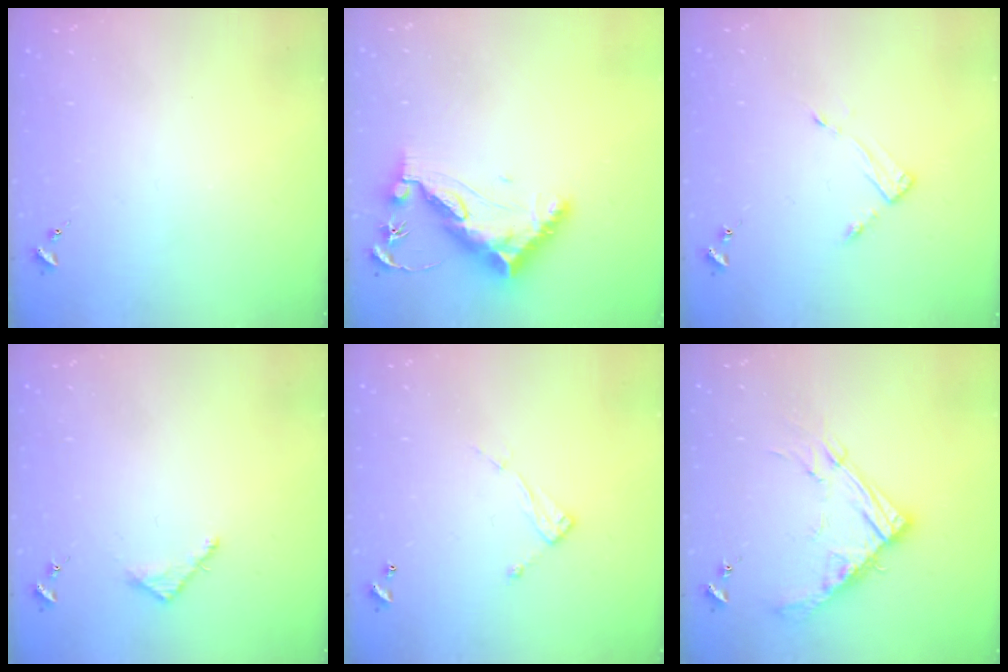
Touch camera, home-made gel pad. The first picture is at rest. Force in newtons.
{"total": 11.5, "press": 11.4, "slide": 0.7}
{"total": 3.4, "press": 3.4, "slide": 0.4}
{"total": 3.5, "press": 3.5, "slide": 0.3}
{"total": 7.1, "press": 7.1, "slide": 0.3}
{"total": 15.1, "press": 15.1, "slide": 1.5}